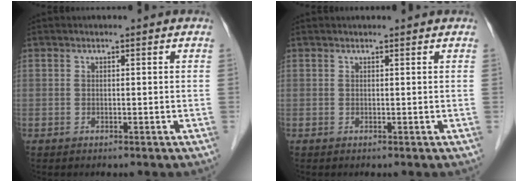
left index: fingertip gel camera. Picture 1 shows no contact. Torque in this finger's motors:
{"motor_torque": [-0.28, -0.31, -0.02, -0.01]}